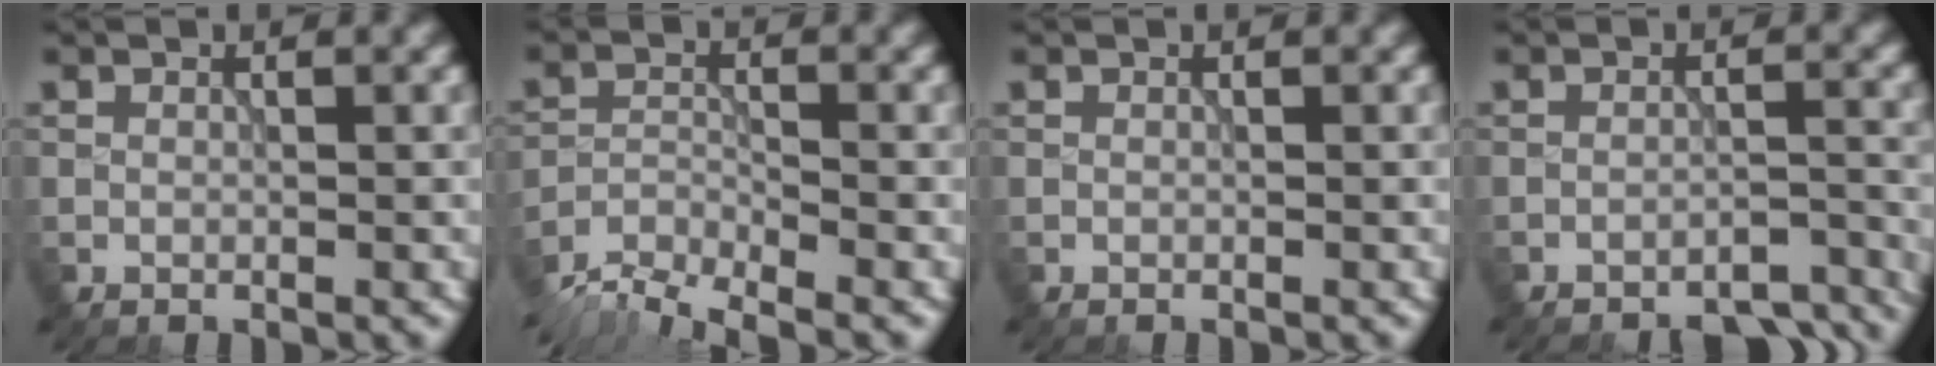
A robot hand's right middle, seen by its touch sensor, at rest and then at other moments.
{"total": 5.3, "force": [-4.8, 1.1, 2.0], "torque": [-0.041, -0.016, -0.093]}
{"total": 0.0}
{"total": 8.0, "force": [-7.5, 1.8, 2.0], "torque": [-0.015, 0.001, -0.085]}